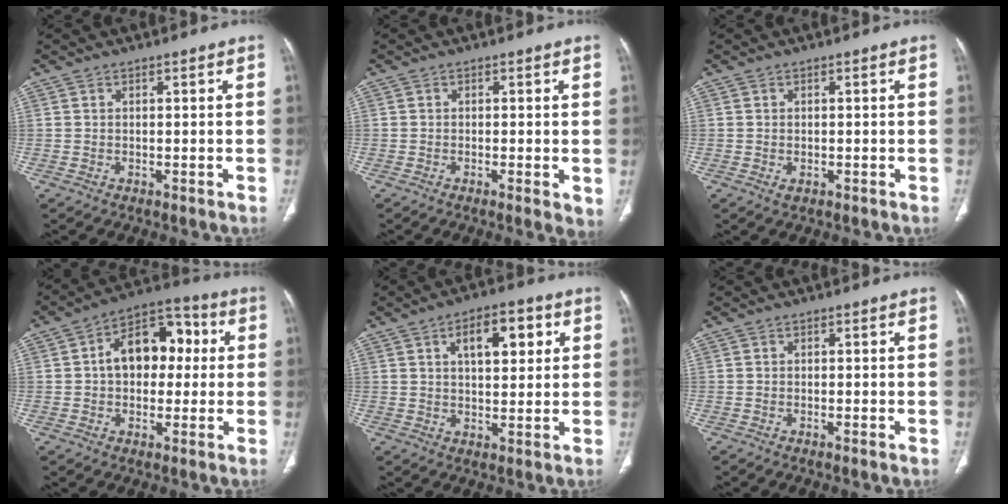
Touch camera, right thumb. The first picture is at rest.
{"total": 3.0, "force": [-0.5, 0.8, 2.8], "torque": [-0.046, -0.010, -0.012]}
{"total": 1.2, "force": [-0.3, 0.7, 0.8], "torque": [-0.016, 0.002, 0.000]}
{"total": 13.6, "force": [1.6, 9.1, 10.0], "torque": [-0.112, 0.034, 0.015]}
{"total": 9.6, "force": [3.5, 4.7, 7.7], "torque": [-0.087, -0.001, 0.051]}
{"total": 0.8, "force": [-0.3, 0.1, 0.7], "torque": [-0.016, -0.002, -0.004]}